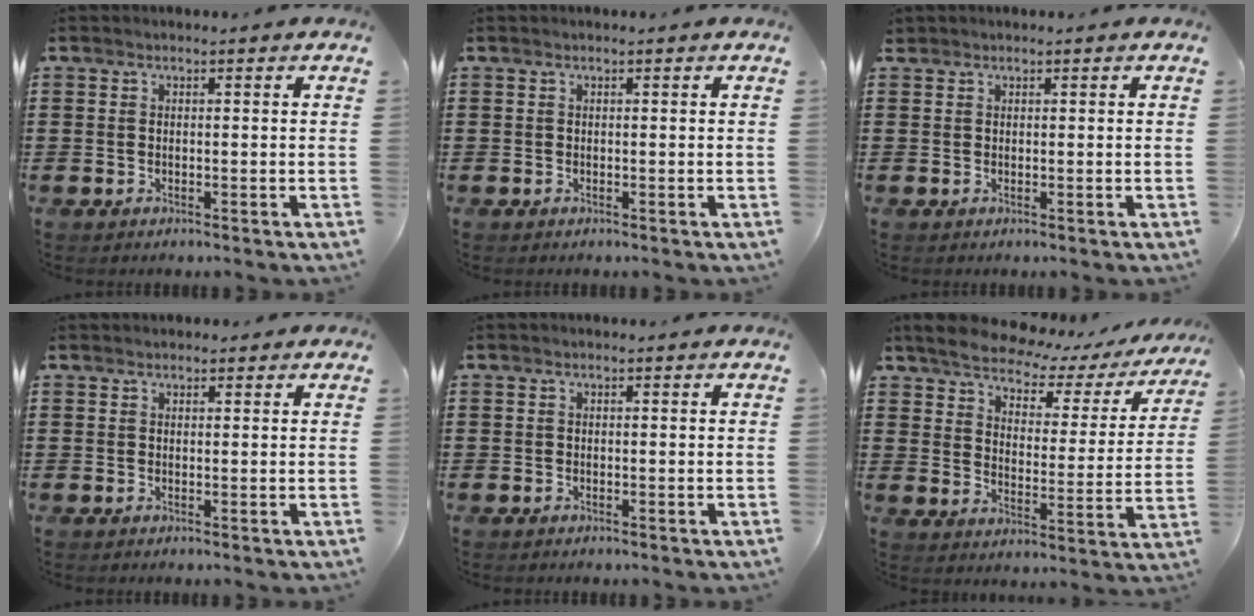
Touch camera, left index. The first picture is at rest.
{"total": 0.0}
{"total": 0.5, "force": [0.4, 0.2, 0.1], "torque": [-0.005, 0.000, 0.009]}
{"total": 1.0, "force": [0.9, 0.4, 0.2], "torque": [-0.006, 0.002, 0.017]}
{"total": 0.0}
{"total": 4.8, "force": [4.4, 1.1, 1.6], "torque": [-0.058, -0.031, 0.070]}